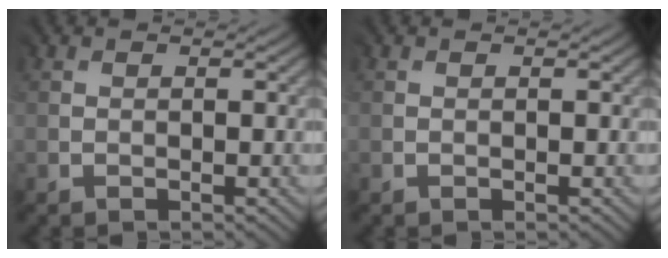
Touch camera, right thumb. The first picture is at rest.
{"total": 0.0}